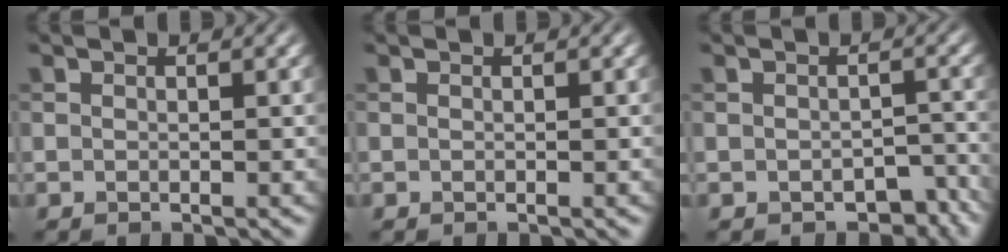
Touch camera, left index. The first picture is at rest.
{"total": 0.0}
{"total": 2.8, "force": [-1.9, 1.6, 1.4], "torque": [-0.011, -0.008, -0.018]}